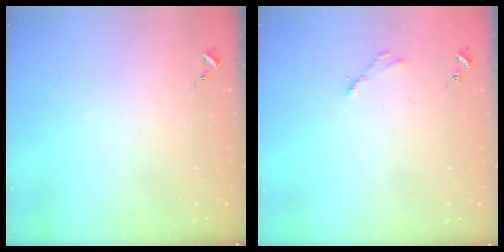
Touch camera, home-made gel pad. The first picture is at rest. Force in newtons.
{"total": 2.5, "press": 2.5, "slide": 0.3}